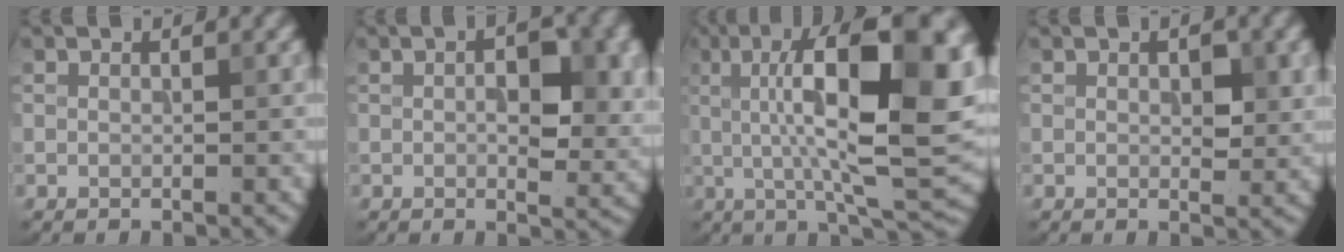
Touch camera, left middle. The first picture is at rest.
{"total": 5.5, "force": [0.7, 2.6, 4.8], "torque": [-0.068, -0.001, 0.012]}
{"total": 15.2, "force": [2.6, 4.3, 14.3], "torque": [-0.213, 0.007, 0.033]}
{"total": 2.0, "force": [0.3, 0.9, 1.7], "torque": [-0.022, -0.003, 0.006]}